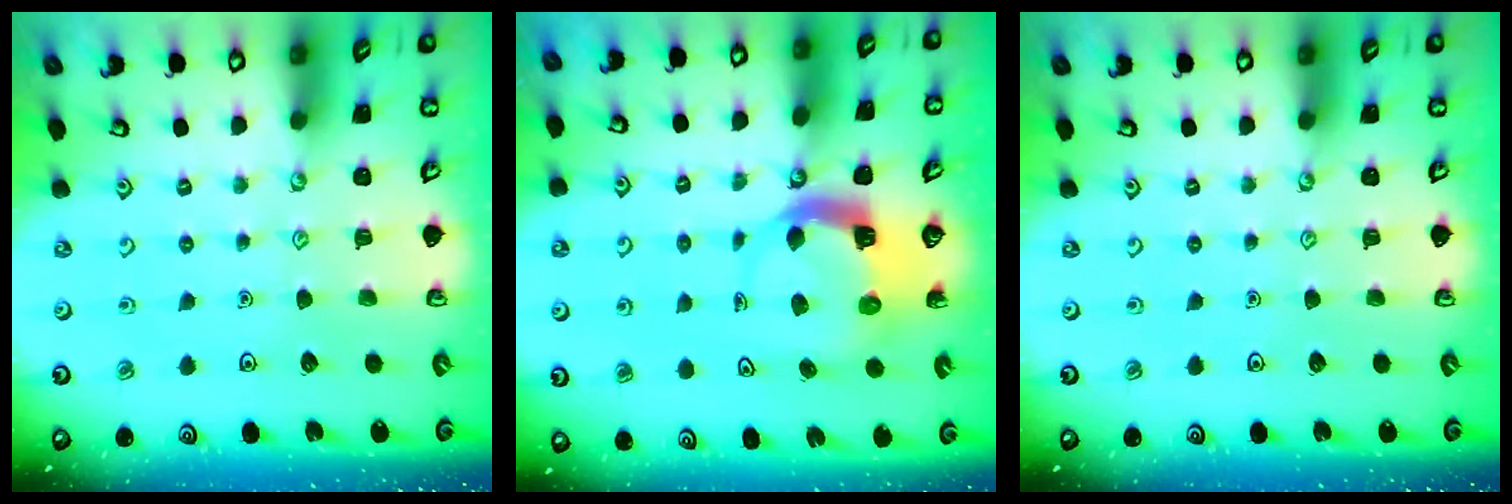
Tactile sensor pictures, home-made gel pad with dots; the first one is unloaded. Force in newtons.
{"total": 5.2, "press": 5.1, "slide": 0.6}
{"total": 0.0}